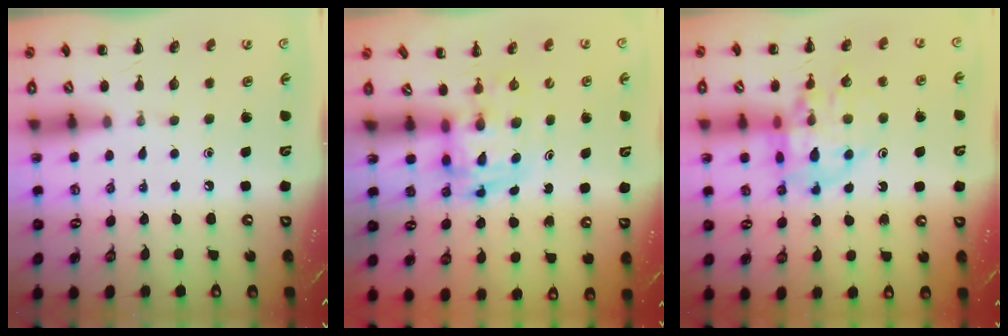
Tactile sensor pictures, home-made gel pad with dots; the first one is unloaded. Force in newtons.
{"total": 3.4, "press": 3.4, "slide": 0.6}
{"total": 13.6, "press": 13.4, "slide": 2.5}